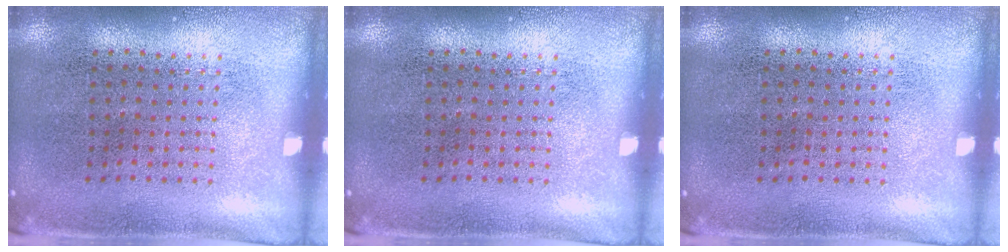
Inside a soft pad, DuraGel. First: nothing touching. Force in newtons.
{"total": 0.0}
{"total": 0.0}